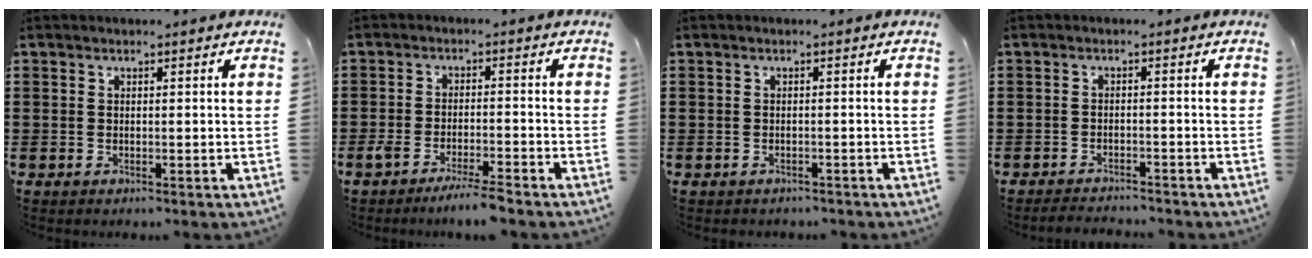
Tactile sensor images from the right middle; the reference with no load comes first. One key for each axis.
{"total": 4.2, "fx": -3.6, "fy": 0.1, "fz": 2.2, "tx": -0.042, "ty": -0.005, "tz": -0.068}
{"total": 0.7, "fx": -0.7, "fy": 0.3, "fz": 0.0, "tx": -0.002, "ty": 0.001, "tz": -0.015}
{"total": 2.1, "fx": -2.1, "fy": 0.2, "fz": 0.1, "tx": -0.008, "ty": 0.001, "tz": -0.044}